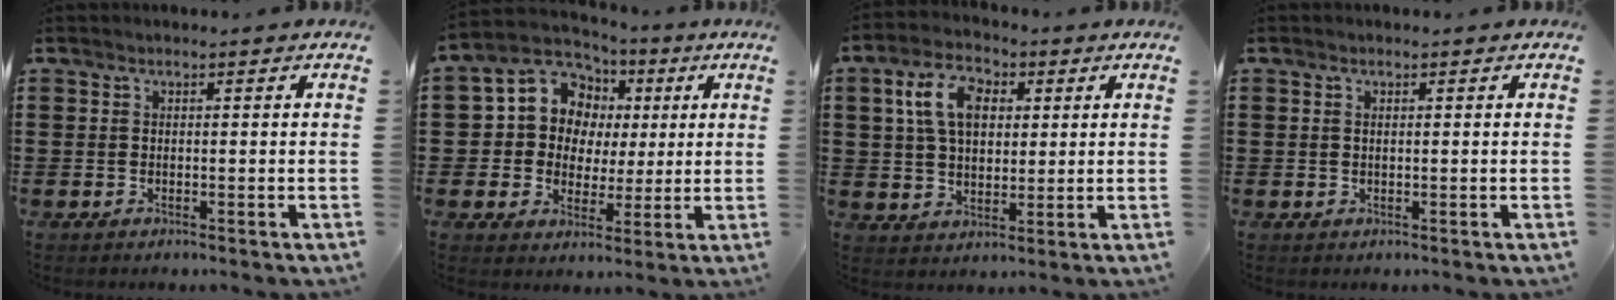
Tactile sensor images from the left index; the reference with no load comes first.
{"total": 8.8, "force": [2.3, 8.1, 2.5], "torque": [-0.099, -0.015, 0.043]}
{"total": 8.3, "force": [2.7, 5.2, 5.9], "torque": [-0.116, 0.014, 0.046]}
{"total": 0.6, "force": [0.2, 0.3, 0.5], "torque": [-0.012, 0.001, 0.004]}